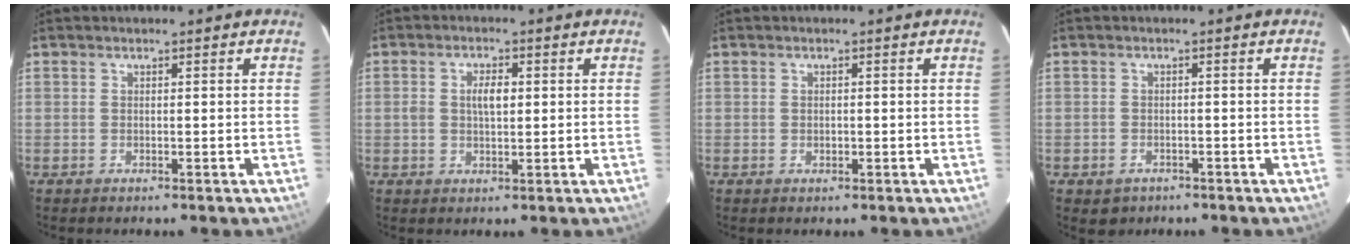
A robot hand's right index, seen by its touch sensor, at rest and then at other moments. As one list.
[{"total": 3.9, "force": [0.5, 2.0, 3.3], "torque": [-0.058, 0.007, 0.011]}, {"total": 1.0, "force": [-0.1, 0.8, 0.5], "torque": [-0.009, 0.002, -0.001]}, {"total": 2.3, "force": [-1.2, 1.8, 0.5], "torque": [-0.015, 0.003, -0.013]}]